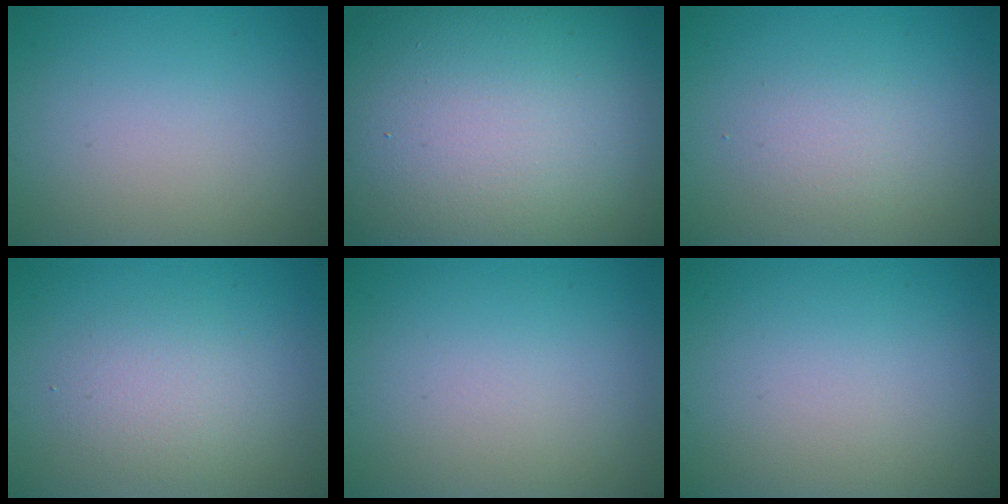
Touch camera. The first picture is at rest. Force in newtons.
{"total": 23.7, "press": 23.6, "slide": 1.3}
{"total": 1.8, "press": 1.8, "slide": 0.1}
{"total": 2.5, "press": 2.5, "slide": 0.2}
{"total": 0.0}
{"total": 0.0}